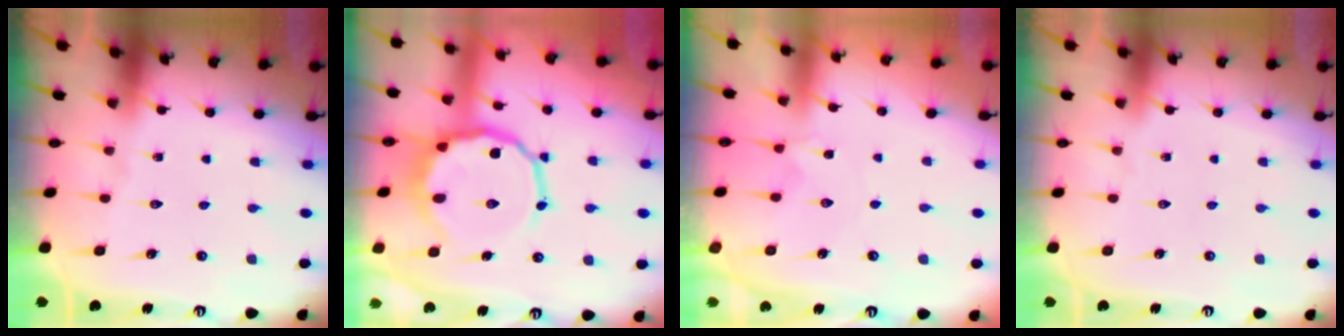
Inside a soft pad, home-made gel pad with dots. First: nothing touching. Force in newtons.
{"total": 11.3, "press": 10.9, "slide": 2.9}
{"total": 1.2, "press": 1.2, "slide": 0.4}
{"total": 0.0}